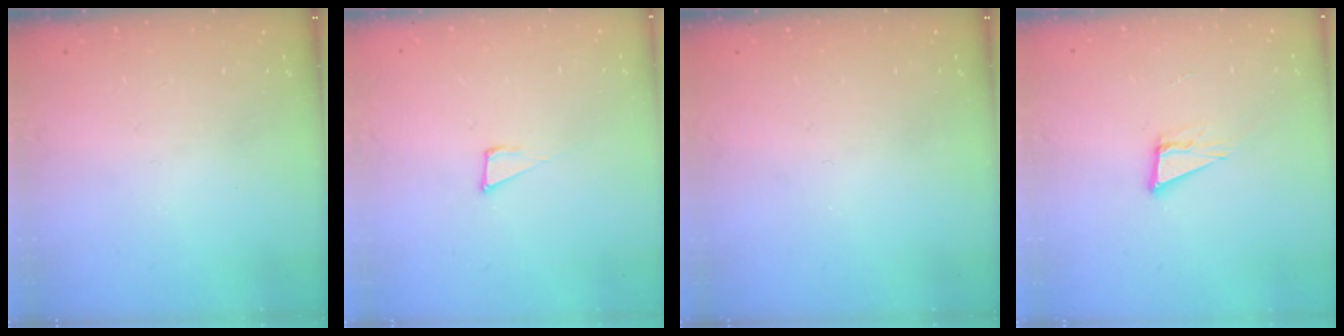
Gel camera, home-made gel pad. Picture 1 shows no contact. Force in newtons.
{"total": 5.4, "press": 5.3, "slide": 1.1}
{"total": 0.0}
{"total": 6.2, "press": 5.4, "slide": 3.1}